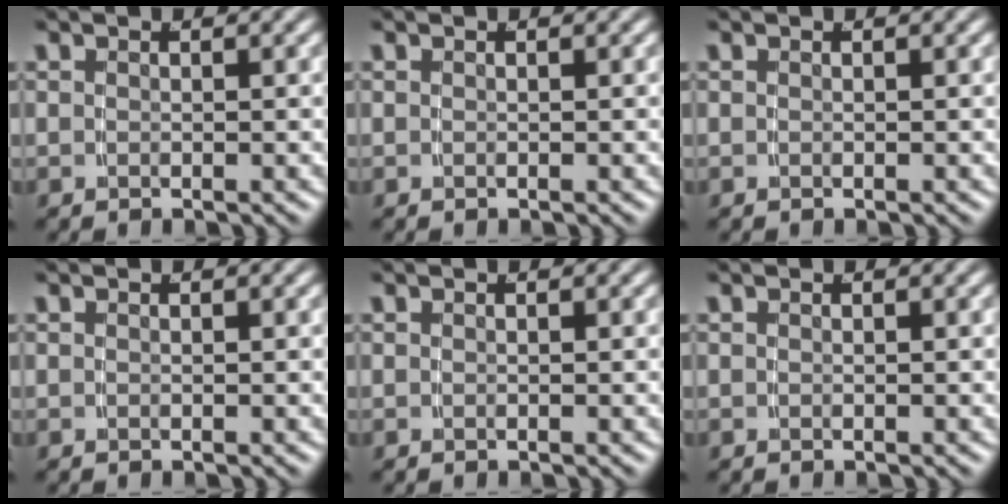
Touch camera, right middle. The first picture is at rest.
{"total": 0.0}
{"total": 0.0}
{"total": 0.0}
{"total": 0.0}
{"total": 0.0}